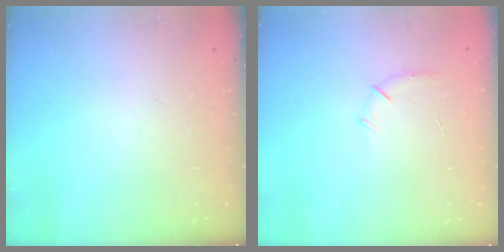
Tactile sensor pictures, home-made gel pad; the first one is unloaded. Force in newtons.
{"total": 6.5, "press": 6.3, "slide": 1.8}